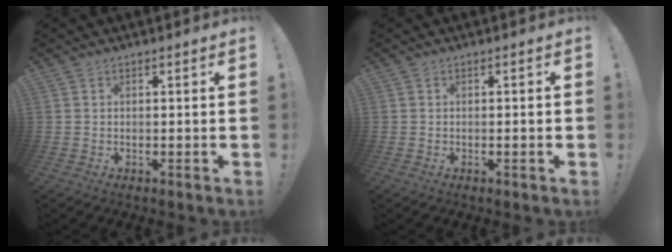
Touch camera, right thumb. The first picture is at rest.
{"total": 1.2, "force": [-0.5, -0.2, 1.0], "torque": [-0.018, 0.000, -0.008]}